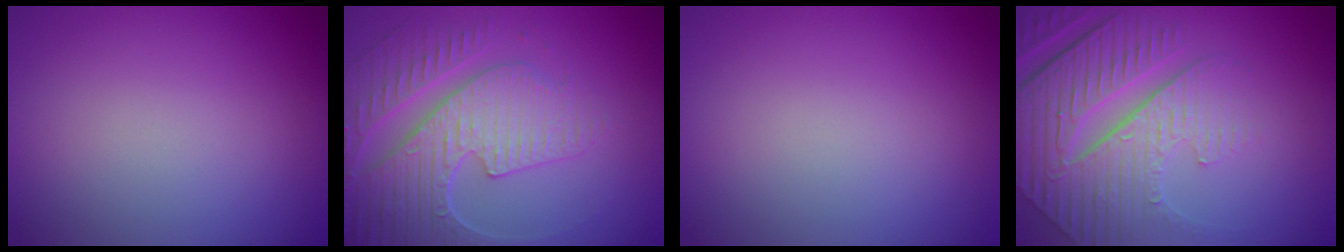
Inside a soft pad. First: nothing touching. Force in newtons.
{"total": 6.7, "press": 5.5, "slide": 3.8}
{"total": 0.0}
{"total": 8.5, "press": 6.3, "slide": 5.8}